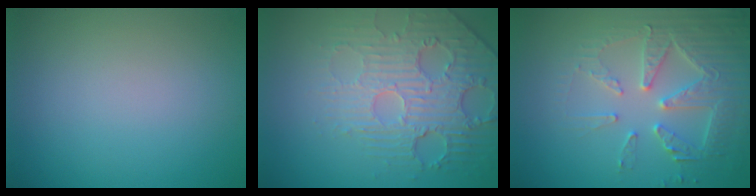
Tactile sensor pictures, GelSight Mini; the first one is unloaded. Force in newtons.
{"total": 4.5, "press": 4.2, "slide": 1.6}
{"total": 4.8, "press": 4.6, "slide": 1.5}